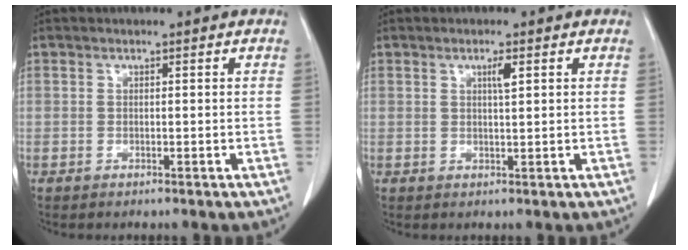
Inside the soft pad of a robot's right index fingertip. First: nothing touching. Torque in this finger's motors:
{"motor_torque": [0.08, 0.01, 0.04, 0.02]}